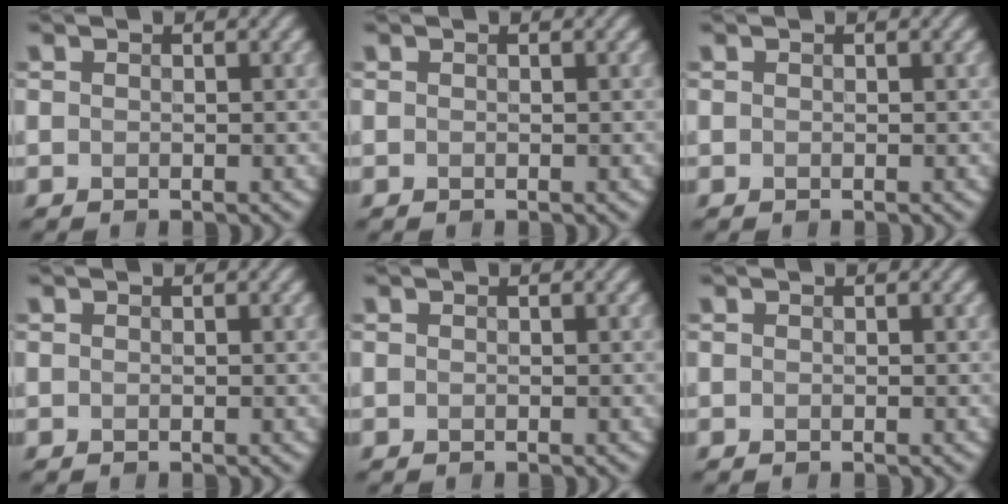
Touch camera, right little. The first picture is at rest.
{"total": 0.0}
{"total": 0.0}
{"total": 0.0}
{"total": 0.0}
{"total": 0.0}